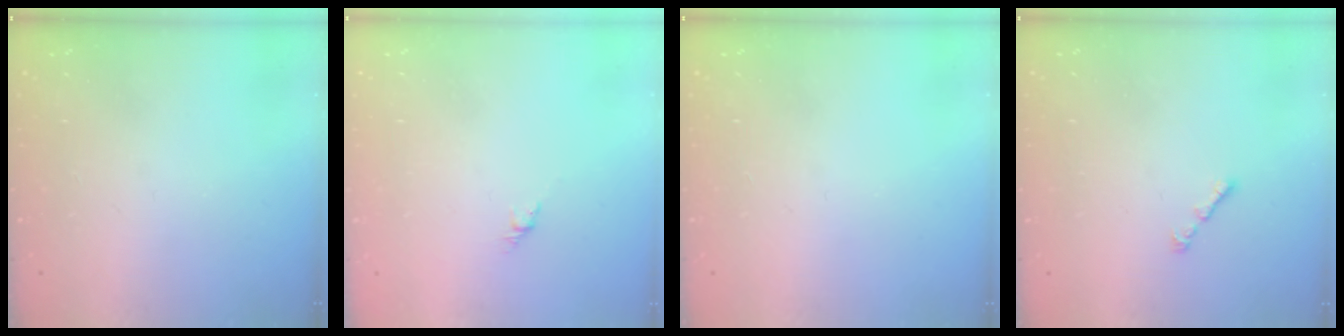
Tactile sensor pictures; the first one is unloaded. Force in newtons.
{"total": 3.0, "press": 2.9, "slide": 0.7}
{"total": 0.0}
{"total": 0.9, "press": 0.8, "slide": 0.5}